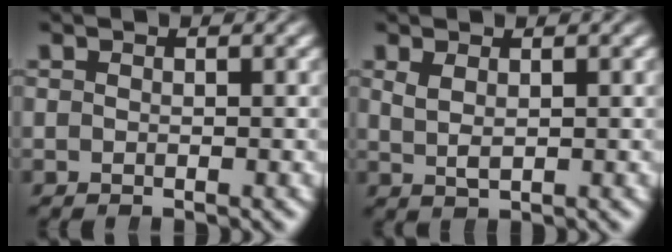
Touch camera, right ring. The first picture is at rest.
{"total": 1.4, "force": [0.8, 0.4, 1.1], "torque": [-0.027, -0.012, 0.025]}